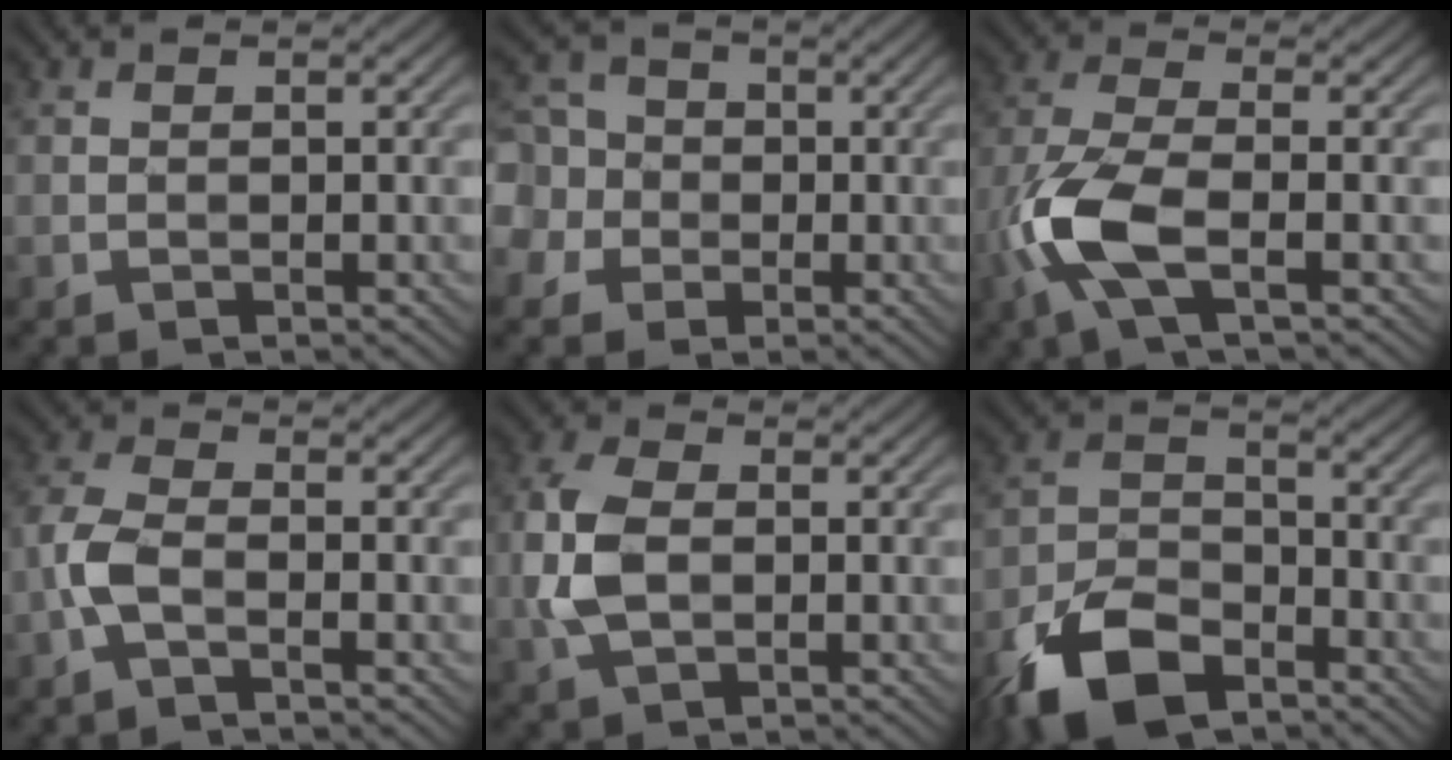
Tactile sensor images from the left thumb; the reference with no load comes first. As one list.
[{"total": 6.6, "force": [-0.1, 6.2, 2.3], "torque": [-0.076, 0.010, -0.028]}, {"total": 9.1, "force": [-3.4, 3.4, 7.7], "torque": [-0.188, -0.003, -0.082]}, {"total": 4.0, "force": [-1.6, 1.6, 3.3], "torque": [-0.090, 0.005, -0.045]}, {"total": 6.0, "force": [-0.3, 3.7, 4.7], "torque": [-0.127, 0.003, -0.013]}, {"total": 10.9, "force": [-7.4, 5.3, 6.1], "torque": [-0.125, -0.012, -0.149]}]